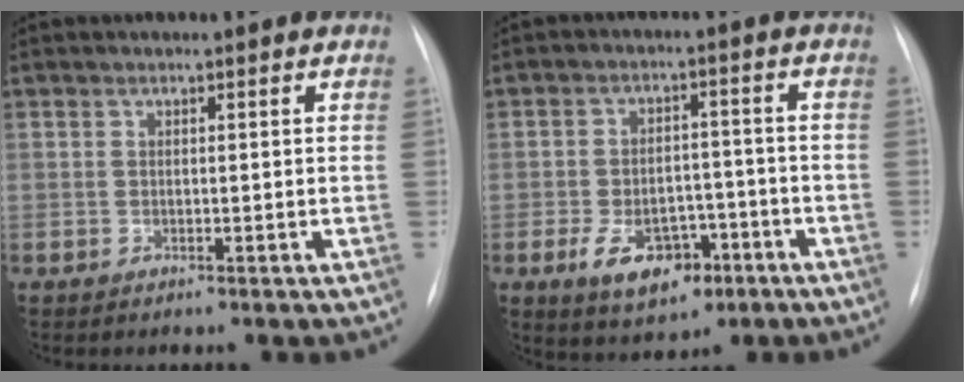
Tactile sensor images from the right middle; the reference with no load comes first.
{"total": 8.8, "force": [-4.3, 5.2, 5.7], "torque": [-0.100, 0.003, -0.061]}